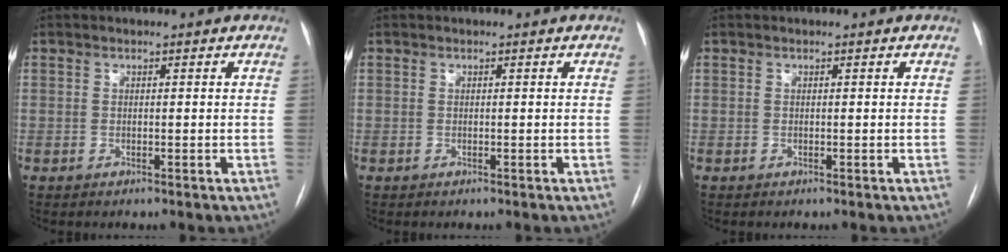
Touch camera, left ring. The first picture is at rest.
{"total": 0.0}
{"total": 0.0}